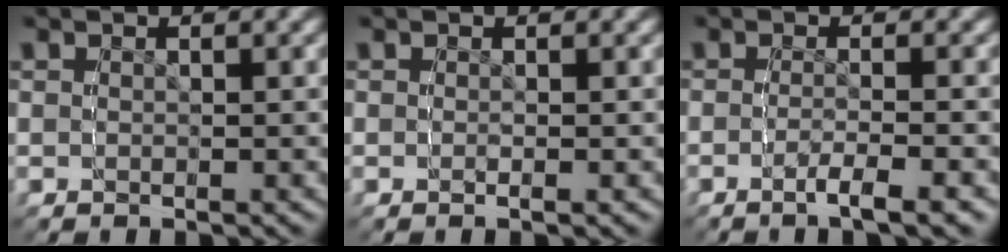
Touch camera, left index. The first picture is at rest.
{"total": 1.0, "force": [-0.1, -1.0, -0.3], "torque": [0.004, 0.005, -0.002]}
{"total": 3.3, "force": [-1.4, -3.0, -0.4], "torque": [0.014, 0.019, -0.033]}